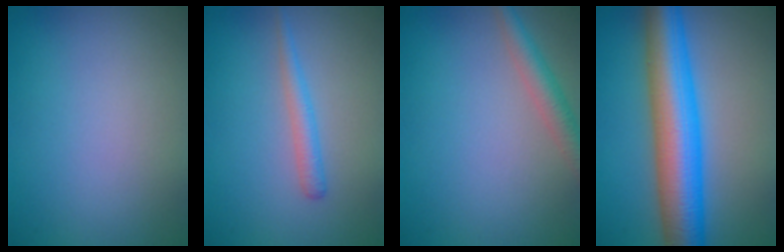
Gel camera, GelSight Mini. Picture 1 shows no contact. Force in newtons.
{"total": 1.7, "press": 1.7, "slide": 0.1}
{"total": 2.7, "press": 2.7, "slide": 0.1}
{"total": 10.0, "press": 10.0, "slide": 0.2}